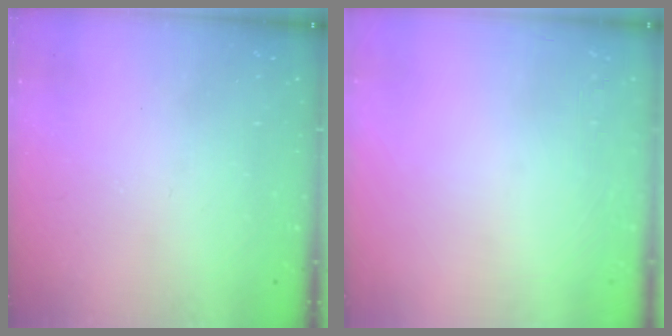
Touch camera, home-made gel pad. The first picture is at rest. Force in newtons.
{"total": 0.0}